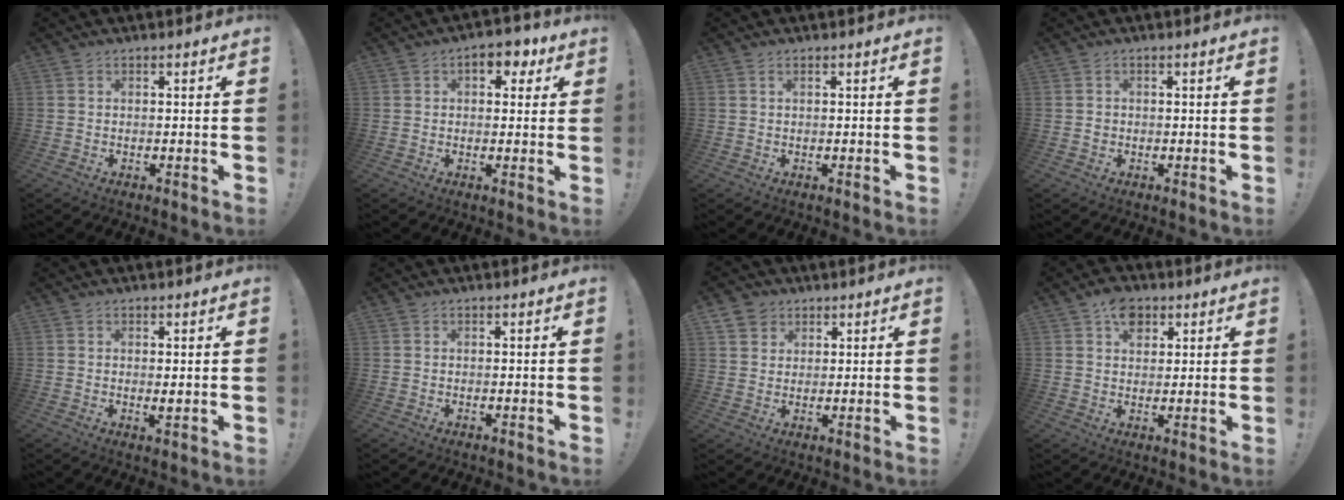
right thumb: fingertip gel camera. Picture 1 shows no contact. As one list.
[{"total": 6.3, "force": [2.2, 4.0, 4.3], "torque": [-0.044, -0.001, 0.034]}, {"total": 0.6, "force": [0.3, 0.2, 0.5], "torque": [-0.012, 0.002, 0.005]}, {"total": 1.2, "force": [-0.3, 1.2, 0.2], "torque": [-0.005, 0.004, -0.005]}, {"total": 1.5, "force": [0.5, 0.3, 1.4], "torque": [-0.013, -0.010, 0.007]}, {"total": 0.0}, {"total": 4.8, "force": [2.9, 3.8, 0.4], "torque": [-0.002, -0.017, 0.055]}, {"total": 7.2, "force": [3.8, 5.0, 3.6], "torque": [-0.047, -0.009, 0.069]}]